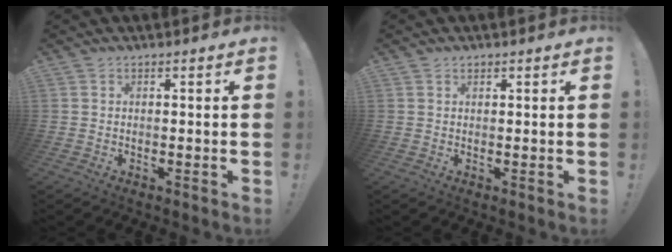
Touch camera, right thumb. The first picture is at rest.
{"total": 0.8, "force": [0.6, 0.4, 0.2], "torque": [0.004, -0.004, 0.011]}